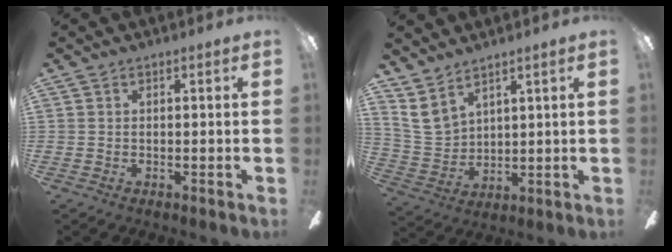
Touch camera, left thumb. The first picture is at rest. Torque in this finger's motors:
{"motor_torque": [0.18, 0.14, -0.03, -0.12, -0.02]}